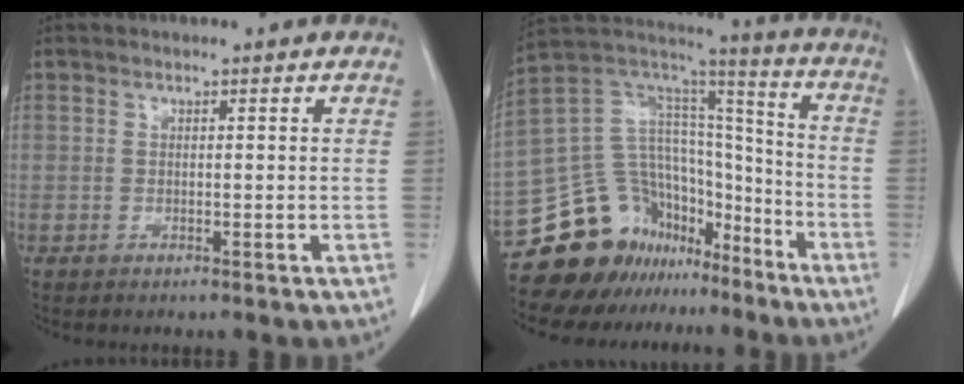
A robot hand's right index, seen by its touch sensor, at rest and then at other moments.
{"total": 18.9, "force": [-14.2, 10.8, 6.2], "torque": [-0.109, 0.086, -0.234]}